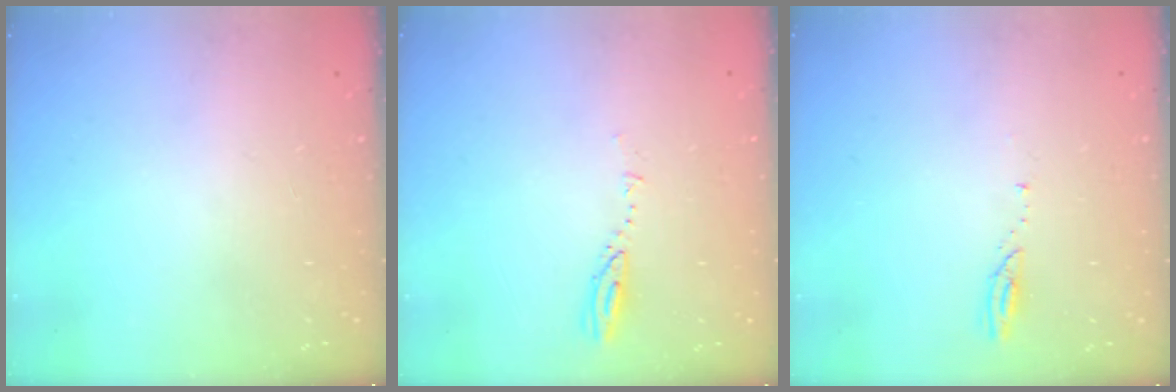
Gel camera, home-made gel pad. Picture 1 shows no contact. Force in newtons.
{"total": 2.9, "press": 2.9, "slide": 0.3}
{"total": 4.4, "press": 4.3, "slide": 0.7}